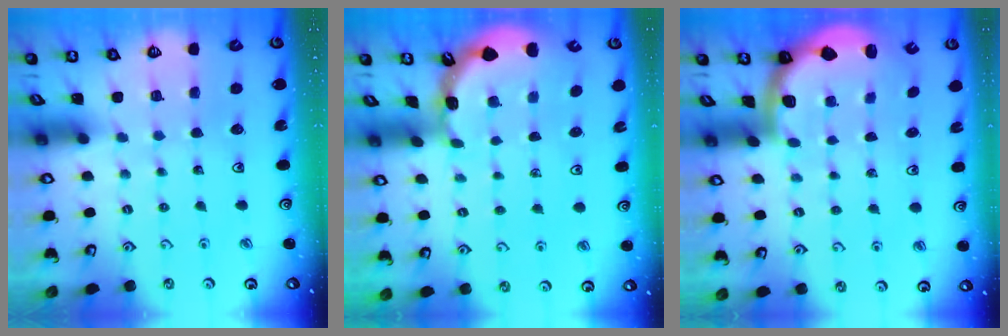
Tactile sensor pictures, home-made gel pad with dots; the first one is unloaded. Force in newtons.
{"total": 1.7, "press": 1.7, "slide": 0.1}
{"total": 2.0, "press": 2.0, "slide": 0.5}